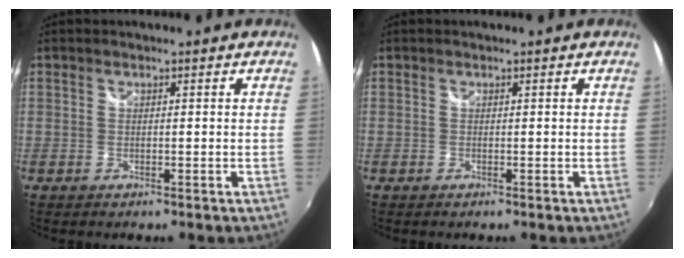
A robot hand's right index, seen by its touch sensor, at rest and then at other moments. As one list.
[{"total": 0.0}]